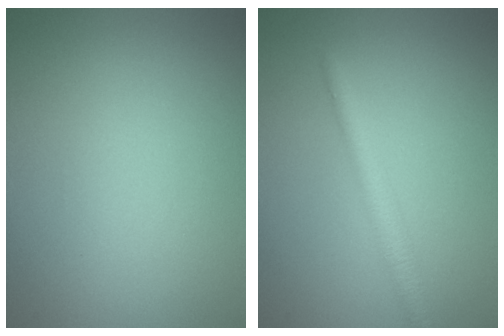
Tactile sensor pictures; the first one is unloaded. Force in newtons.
{"total": 2.4, "press": 2.4, "slide": 0.1}